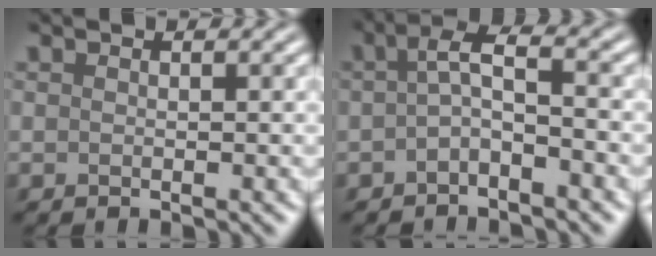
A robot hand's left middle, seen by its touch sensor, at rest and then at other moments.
{"total": 2.6, "force": [-0.7, 0.8, 2.3], "torque": [-0.046, 0.009, -0.020]}